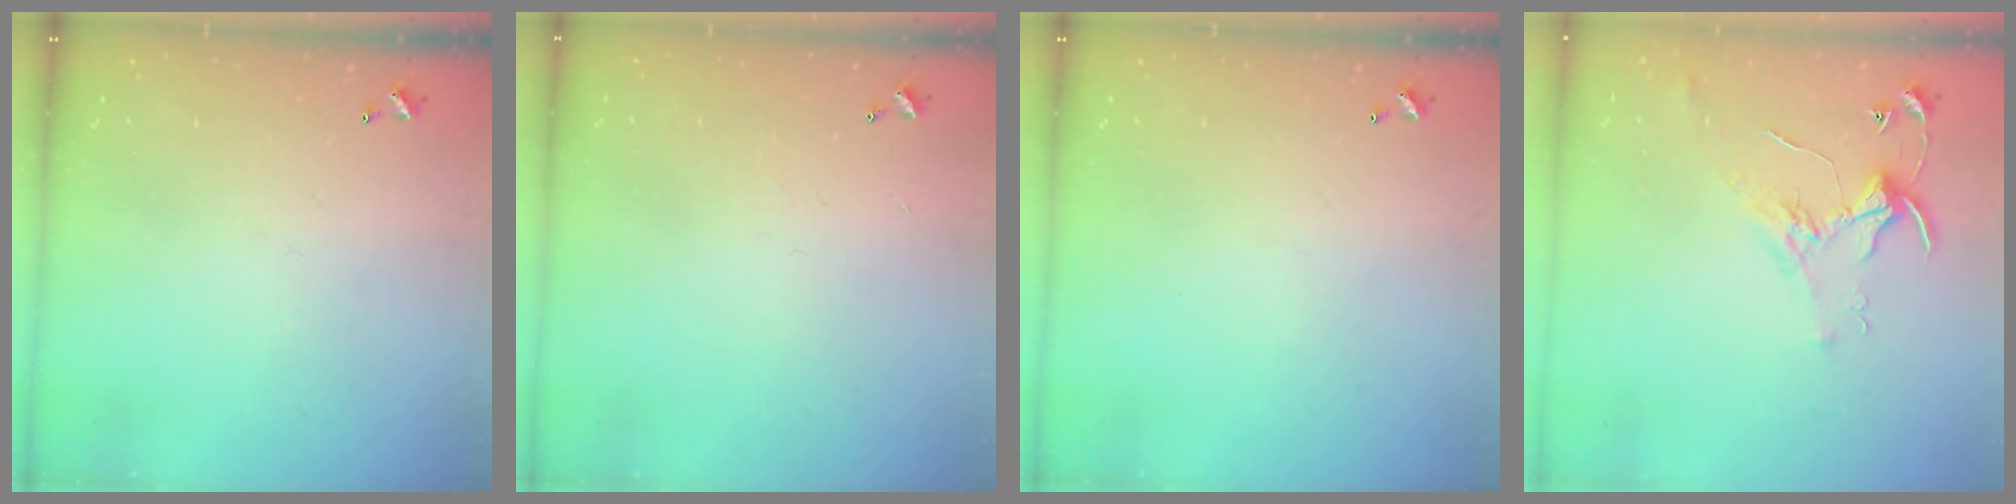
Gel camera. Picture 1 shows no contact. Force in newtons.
{"total": 0.6, "press": 0.2, "slide": 0.6}
{"total": 0.0}
{"total": 2.1, "press": 2.1, "slide": 0.1}